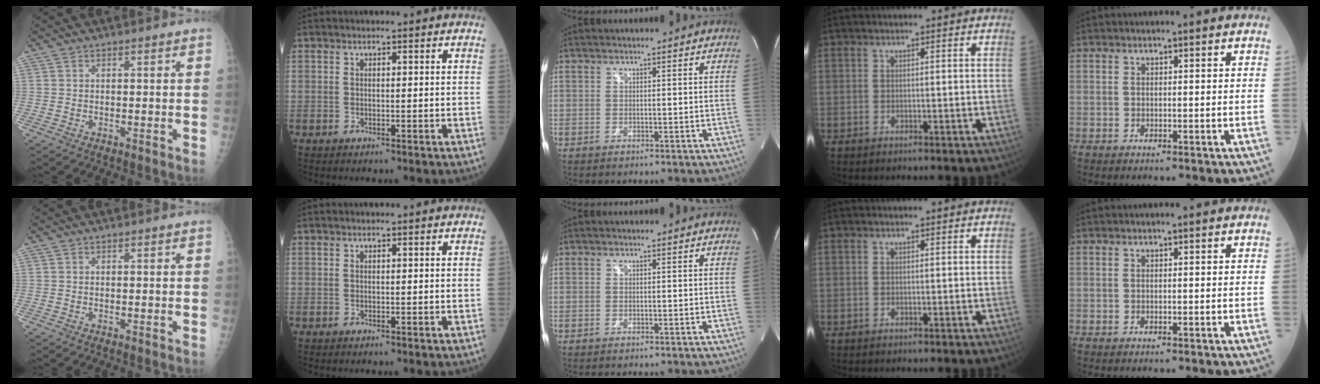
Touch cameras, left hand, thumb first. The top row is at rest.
{}